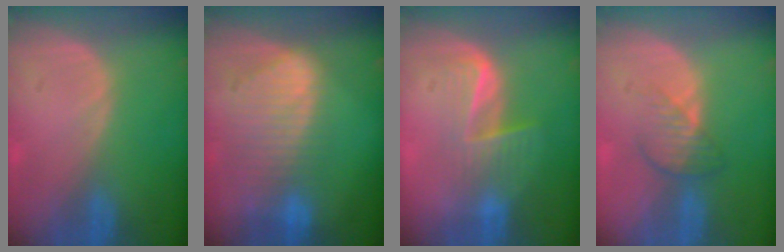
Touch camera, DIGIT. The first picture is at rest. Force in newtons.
{"total": 9.2, "press": 8.1, "slide": 4.4}
{"total": 6.9, "press": 5.6, "slide": 4.0}
{"total": 3.8, "press": 3.5, "slide": 1.5}